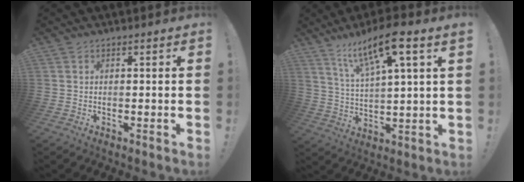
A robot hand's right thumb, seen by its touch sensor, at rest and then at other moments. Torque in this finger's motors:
{"motor_torque": [0.32, 0.46, 0.67, 0.64, 0.22]}